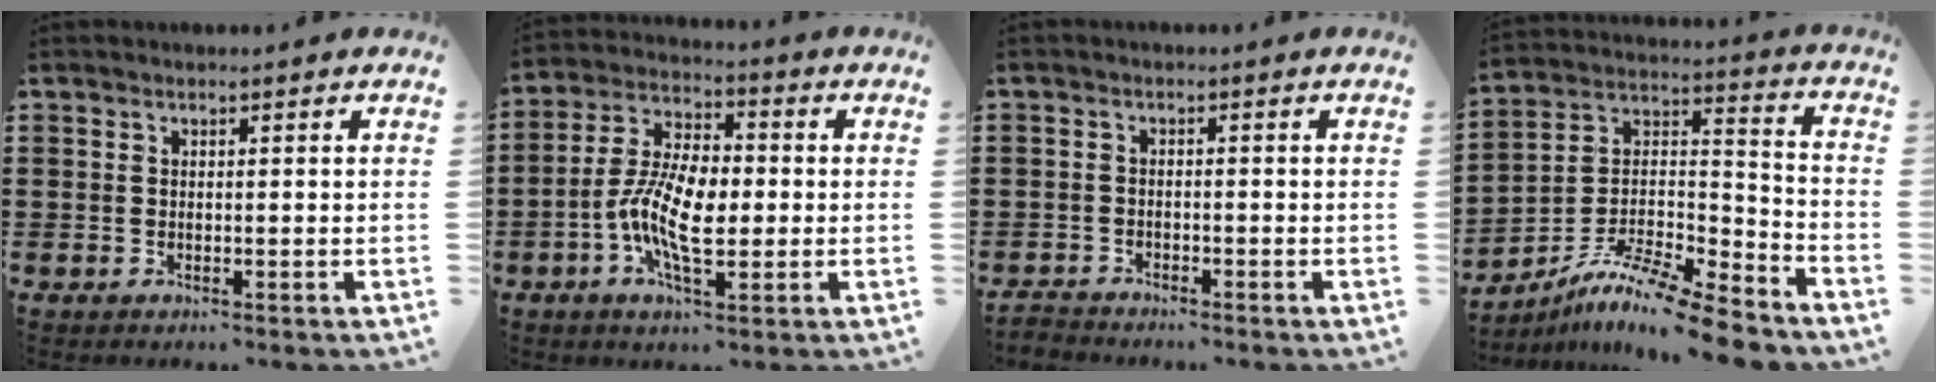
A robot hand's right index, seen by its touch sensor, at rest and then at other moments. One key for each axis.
{"total": 10.6, "fx": -1.9, "fy": 4.6, "fz": 9.4, "tx": -0.201, "ty": -0.001, "tz": -0.038}
{"total": 1.6, "fx": -1.6, "fy": 0.2, "fz": -0.2, "tx": -0.002, "ty": 0.004, "tz": -0.037}
{"total": 10.7, "fx": -9.2, "fy": 1.2, "fz": 5.2, "tx": -0.100, "ty": 0.013, "tz": -0.186}